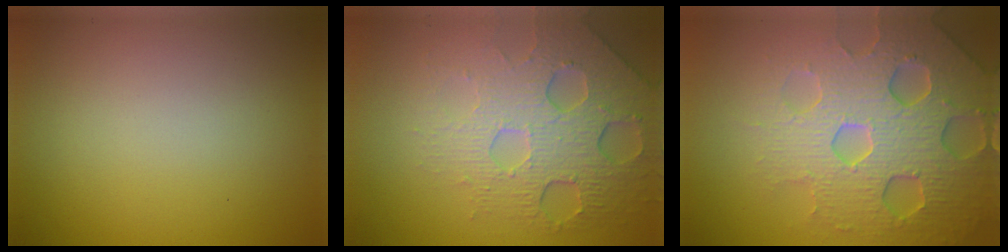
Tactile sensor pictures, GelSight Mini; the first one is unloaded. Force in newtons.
{"total": 7.3, "press": 5.0, "slide": 5.3}
{"total": 7.3, "press": 7.1, "slide": 1.5}